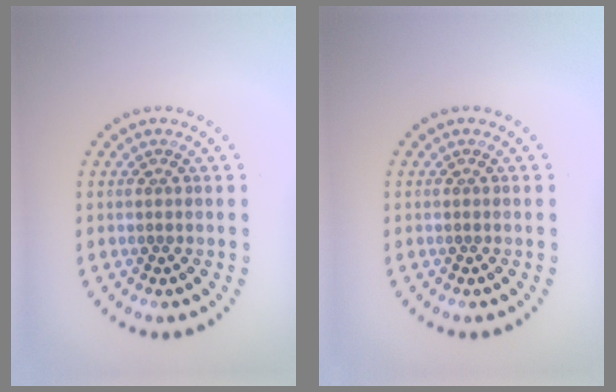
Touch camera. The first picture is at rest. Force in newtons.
{"total": 0.0}